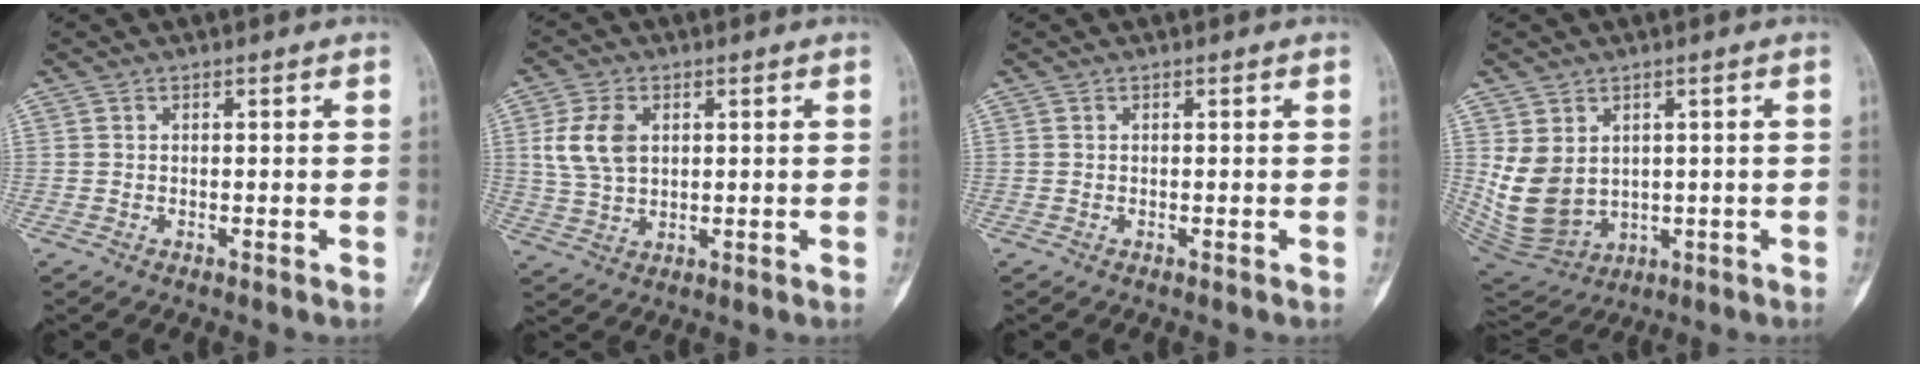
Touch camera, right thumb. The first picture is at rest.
{"total": 8.2, "force": [2.0, 5.4, 5.8], "torque": [-0.113, -0.002, 0.045]}
{"total": 0.0}
{"total": 10.6, "force": [1.3, 8.5, 6.3], "torque": [-0.102, -0.009, 0.058]}